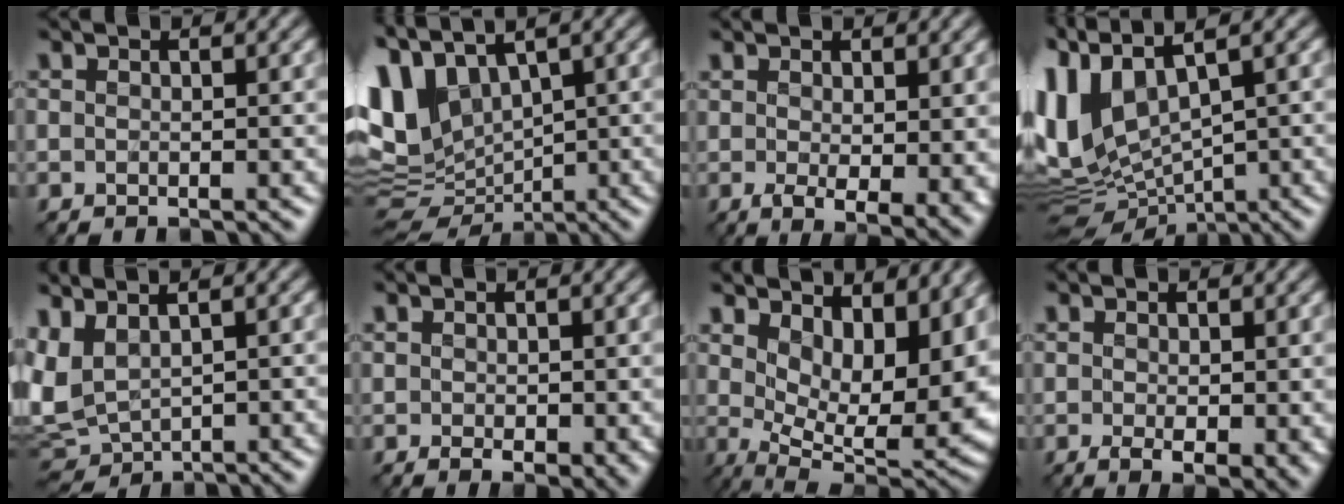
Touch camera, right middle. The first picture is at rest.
{"total": 9.1, "force": [1.3, 6.2, 6.5], "torque": [-0.159, 0.003, 0.032]}
{"total": 5.2, "force": [-0.2, 1.7, 4.9], "torque": [-0.079, -0.018, 0.005]}
{"total": 8.9, "force": [2.2, 4.9, 7.0], "torque": [-0.173, -0.003, 0.054]}
{"total": 4.1, "force": [1.6, 2.4, 3.0], "torque": [-0.082, 0.007, 0.033]}
{"total": 2.3, "force": [0.2, 1.0, 2.0], "torque": [-0.035, -0.004, 0.010]}
{"total": 13.6, "force": [3.9, 6.9, 11.1], "torque": [-0.137, -0.007, 0.090]}
{"total": 3.5, "force": [-0.2, 1.3, 3.3], "torque": [-0.051, -0.010, 0.003]}